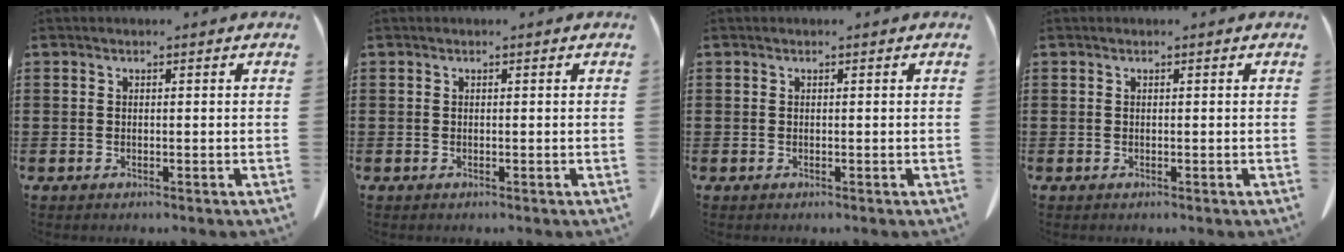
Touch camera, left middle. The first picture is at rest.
{"total": 0.0}
{"total": 0.0}
{"total": 0.0}